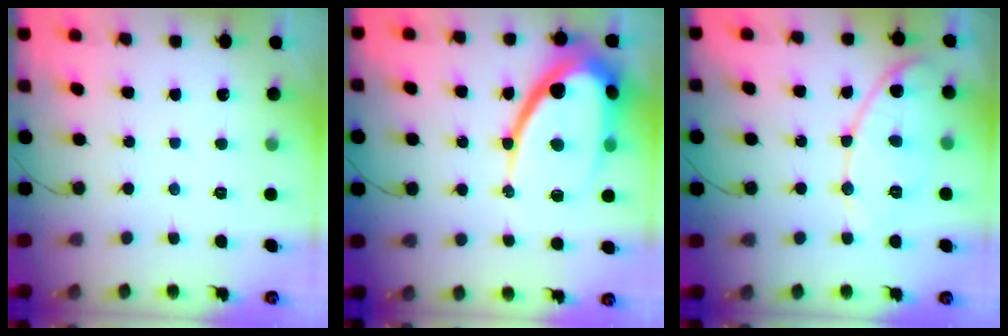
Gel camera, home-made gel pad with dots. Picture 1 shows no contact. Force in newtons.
{"total": 18.7, "press": 18.6, "slide": 1.5}
{"total": 11.4, "press": 11.3, "slide": 0.9}